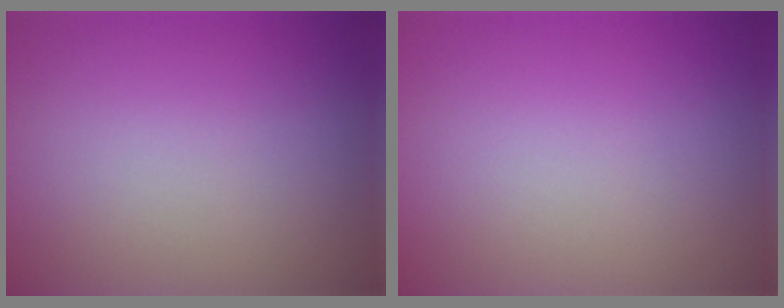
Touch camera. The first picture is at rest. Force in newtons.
{"total": 0.0}